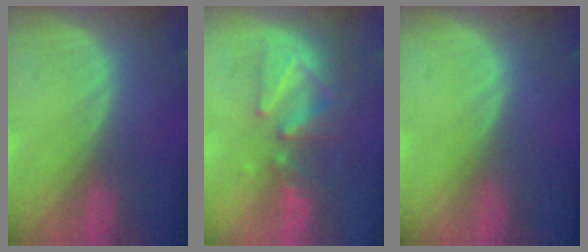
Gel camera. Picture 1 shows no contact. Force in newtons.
{"total": 8.4, "press": 7.8, "slide": 3.2}
{"total": 0.0}